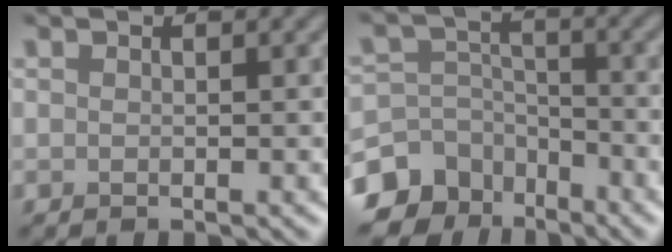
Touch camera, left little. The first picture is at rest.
{"total": 9.7, "force": [-6.6, 6.7, 2.5], "torque": [-0.048, -0.016, -0.121]}